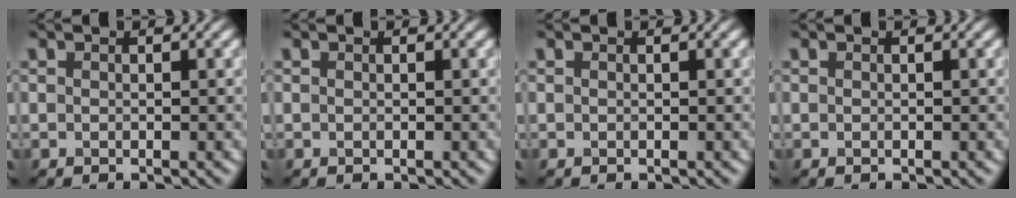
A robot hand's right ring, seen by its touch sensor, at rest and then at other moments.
{"total": 0.0}
{"total": 0.0}
{"total": 0.0}